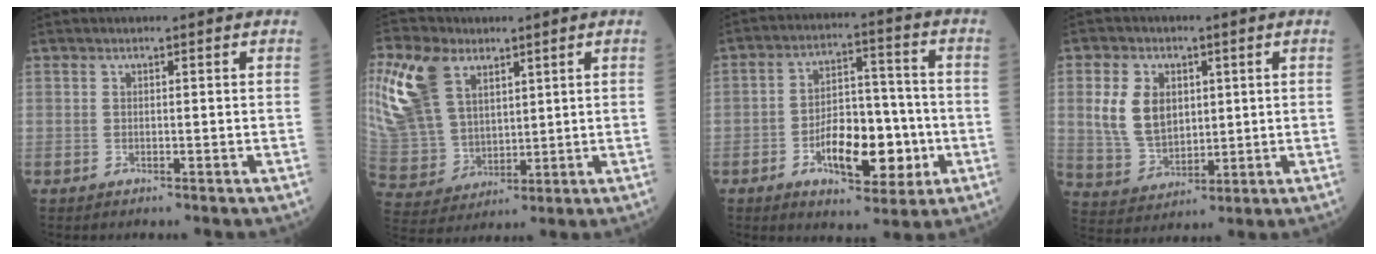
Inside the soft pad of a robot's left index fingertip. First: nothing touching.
{"total": 19.8, "force": [9.5, 12.7, 11.8], "torque": [-0.315, 0.031, 0.189]}
{"total": 11.8, "force": [-3.8, 5.6, 9.6], "torque": [-0.166, 0.014, -0.058]}
{"total": 9.0, "force": [2.1, 6.4, 5.9], "torque": [-0.137, 0.012, 0.050]}